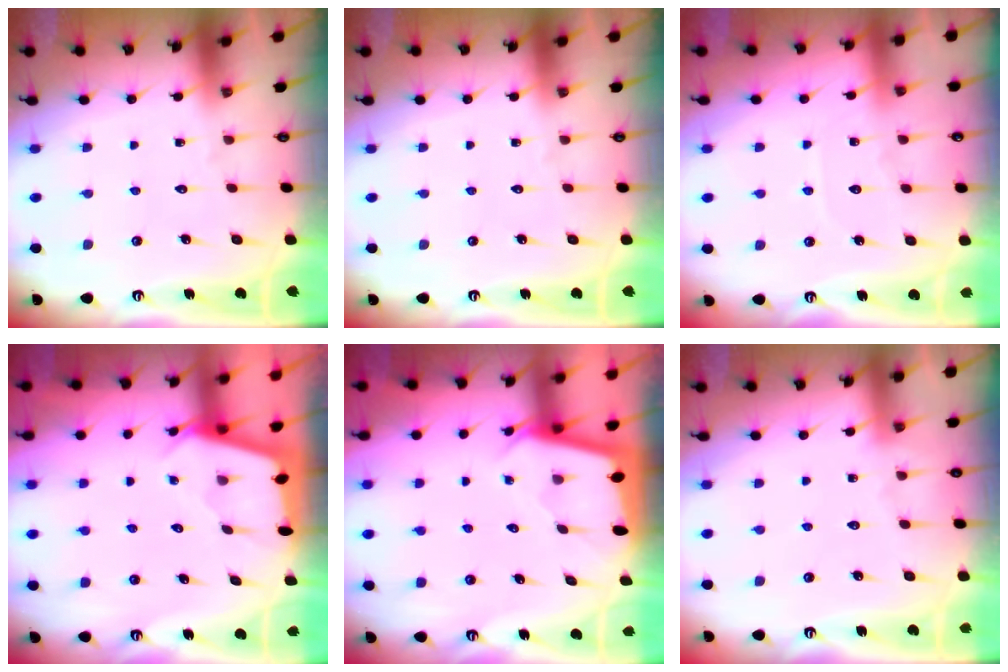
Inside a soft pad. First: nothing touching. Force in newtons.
{"total": 0.0}
{"total": 4.0, "press": 3.9, "slide": 0.5}
{"total": 2.5, "press": 2.5, "slide": 0.3}
{"total": 2.0, "press": 2.0, "slide": 0.3}
{"total": 1.9, "press": 1.9, "slide": 0.4}